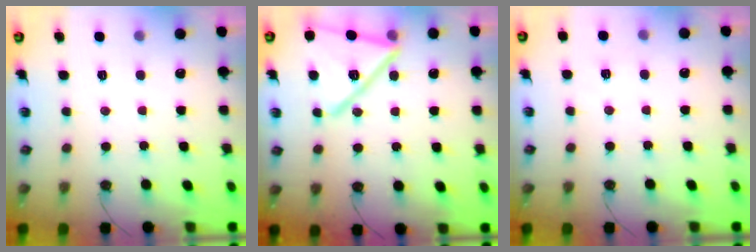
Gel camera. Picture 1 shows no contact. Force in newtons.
{"total": 18.6, "press": 18.6, "slide": 1.2}
{"total": 2.8, "press": 2.0, "slide": 2.0}